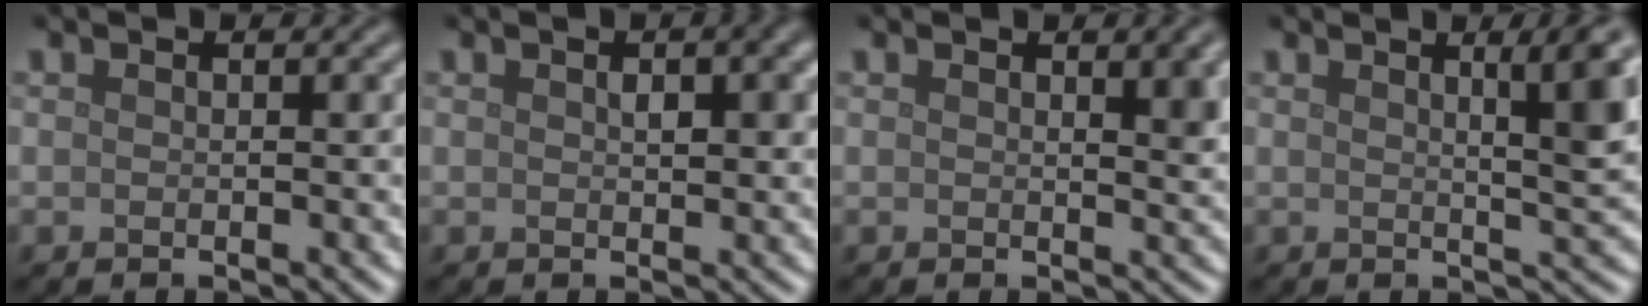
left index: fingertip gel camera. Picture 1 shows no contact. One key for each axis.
{"total": 2.3, "fx": 0.6, "fy": 1.0, "fz": 1.9, "tx": -0.027, "ty": 0.001, "tz": 0.012}
{"total": 2.4, "fx": 1.1, "fy": 0.6, "fz": 2.0, "tx": -0.020, "ty": 0.000, "tz": 0.018}
{"total": 5.9, "fx": 2.1, "fy": 1.3, "fz": 5.4, "tx": -0.056, "ty": 0.010, "tz": 0.029}